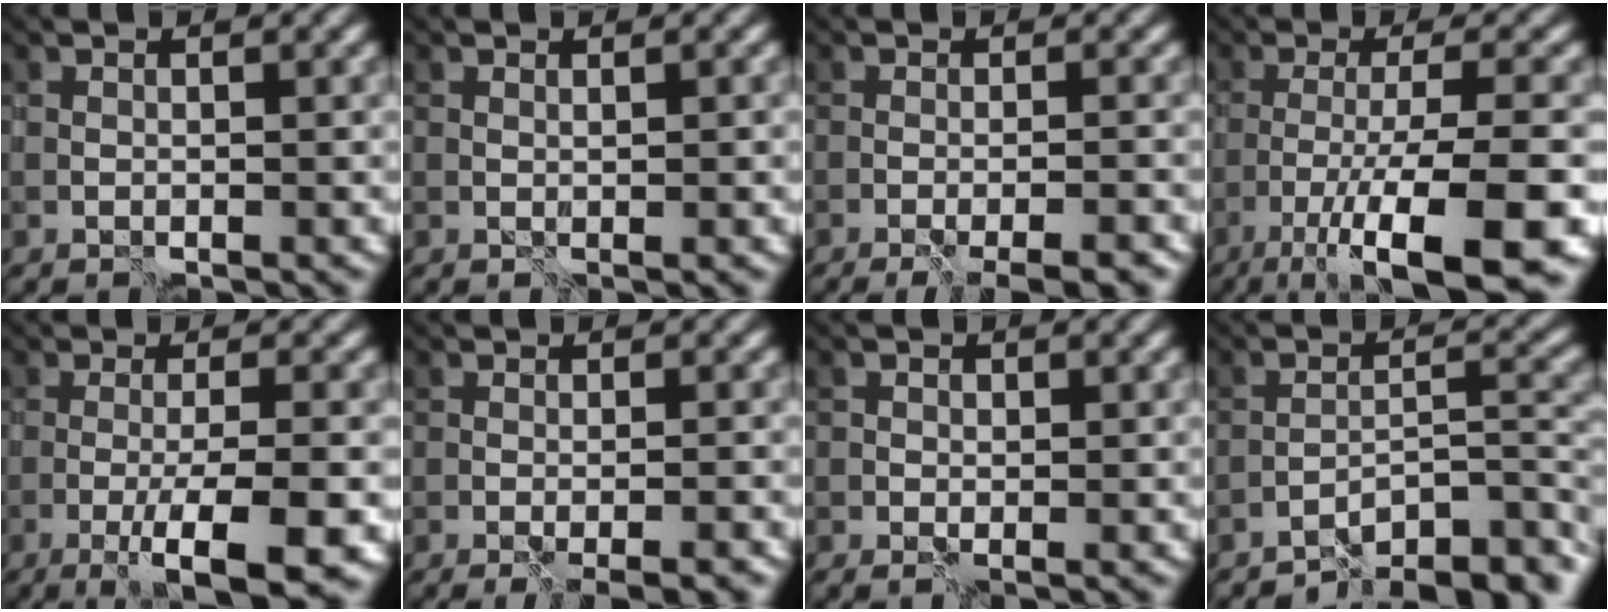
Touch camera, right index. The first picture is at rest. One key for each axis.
{"total": 1.0, "fx": 0.2, "fy": -0.9, "fz": -0.3, "tx": 0.009, "ty": 0.002, "tz": 0.003}
{"total": 4.6, "fx": -3.3, "fy": 0.6, "fz": 3.2, "tx": -0.029, "ty": -0.003, "tz": -0.034}
{"total": 11.2, "fx": -6.3, "fy": 1.5, "fz": 9.1, "tx": -0.139, "ty": -0.001, "tz": -0.104}
{"total": 6.8, "fx": -3.1, "fy": 0.7, "fz": 6.0, "tx": -0.078, "ty": 0.001, "tz": -0.053}
{"total": 3.0, "fx": -1.8, "fy": 0.3, "fz": 2.4, "tx": -0.018, "ty": -0.006, "tz": -0.012}
{"total": 1.0, "fx": 0.0, "fy": 1.0, "fz": 0.4, "tx": 0.001, "ty": 0.002, "tz": 0.004}
{"total": 8.1, "fx": -7.4, "fy": 0.7, "fz": 3.1, "tx": -0.029, "ty": 0.013, "tz": -0.120}